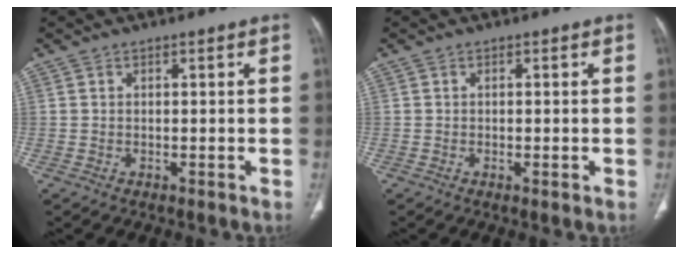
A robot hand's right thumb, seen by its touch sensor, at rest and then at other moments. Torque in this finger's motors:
{"motor_torque": [-0.18, -0.01, -0.48, 0.02, -0.02]}